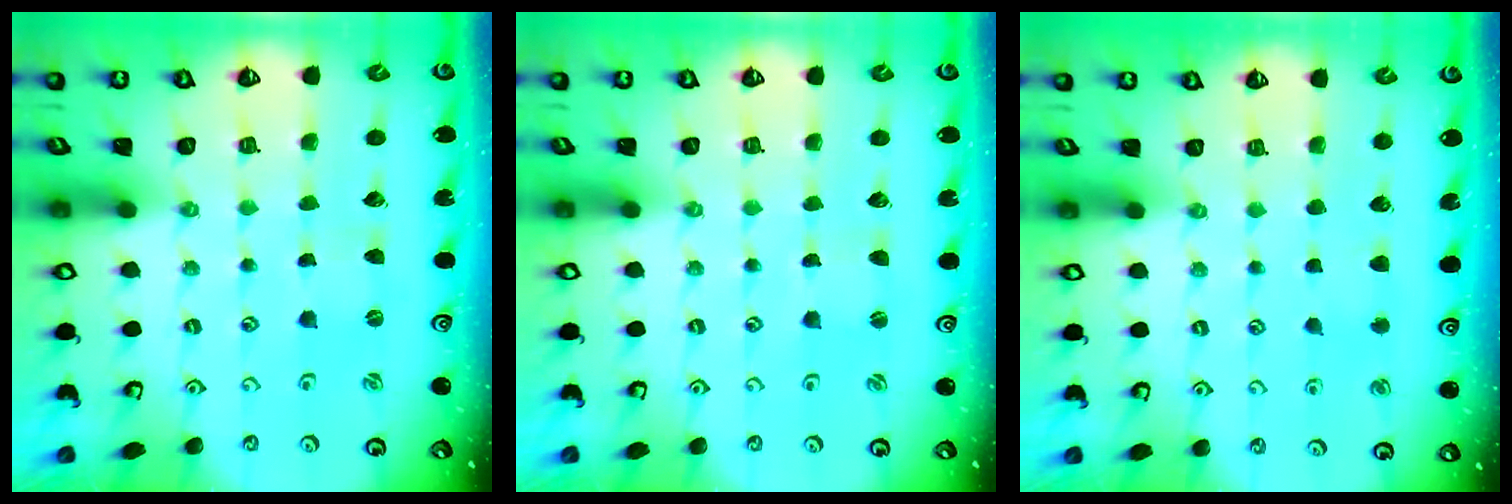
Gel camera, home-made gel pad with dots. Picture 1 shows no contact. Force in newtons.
{"total": 0.0}
{"total": 2.9, "press": 2.9, "slide": 0.4}